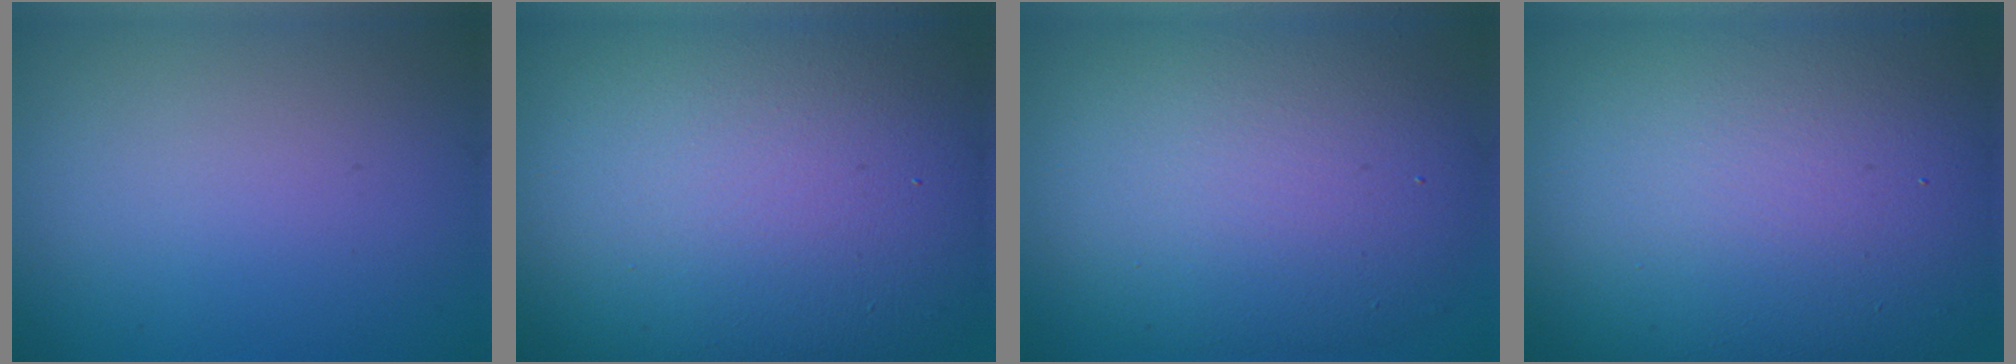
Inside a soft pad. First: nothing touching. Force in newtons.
{"total": 19.2, "press": 19.2, "slide": 1.4}
{"total": 10.6, "press": 10.6, "slide": 0.5}
{"total": 19.9, "press": 19.8, "slide": 1.4}